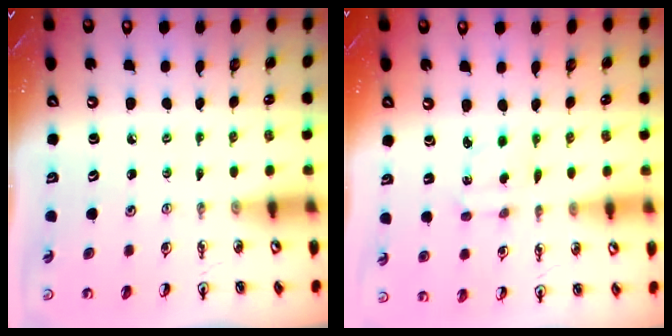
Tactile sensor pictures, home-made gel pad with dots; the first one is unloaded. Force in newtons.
{"total": 2.4, "press": 2.3, "slide": 0.6}